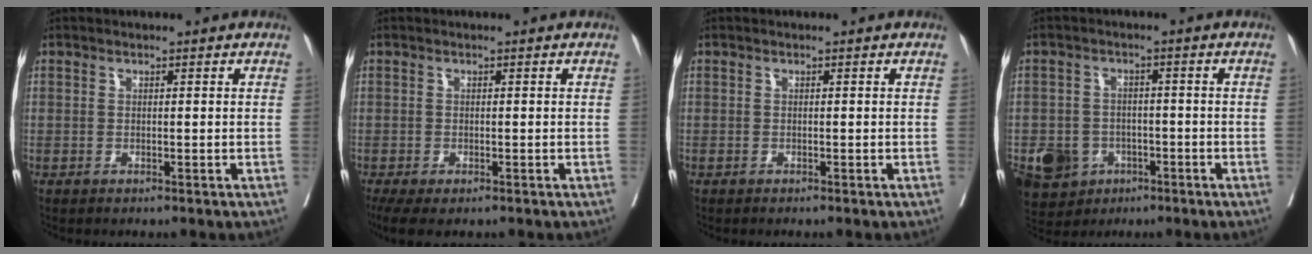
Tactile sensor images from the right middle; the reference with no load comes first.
{"total": 5.8, "force": [-3.7, 2.5, 3.6], "torque": [-0.070, -0.018, -0.062]}
{"total": 0.6, "force": [-0.5, 0.0, 0.3], "torque": [-0.004, -0.001, -0.008]}
{"total": 9.0, "force": [-4.2, 7.3, 3.1], "torque": [-0.070, 0.003, -0.058]}